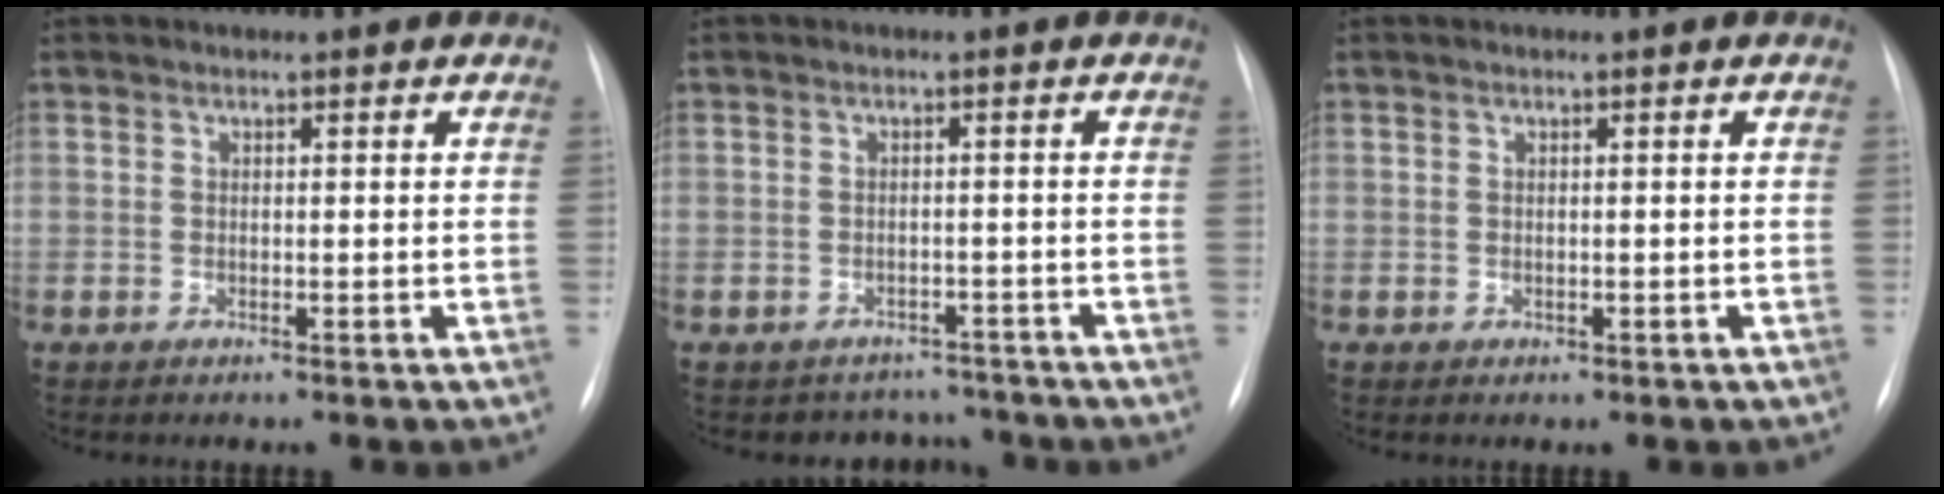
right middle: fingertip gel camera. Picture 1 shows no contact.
{"total": 4.7, "force": [-4.0, 2.2, -0.7], "torque": [0.013, 0.023, -0.051]}
{"total": 0.5, "force": [-0.2, 0.5, 0.2], "torque": [-0.002, 0.001, 0.001]}